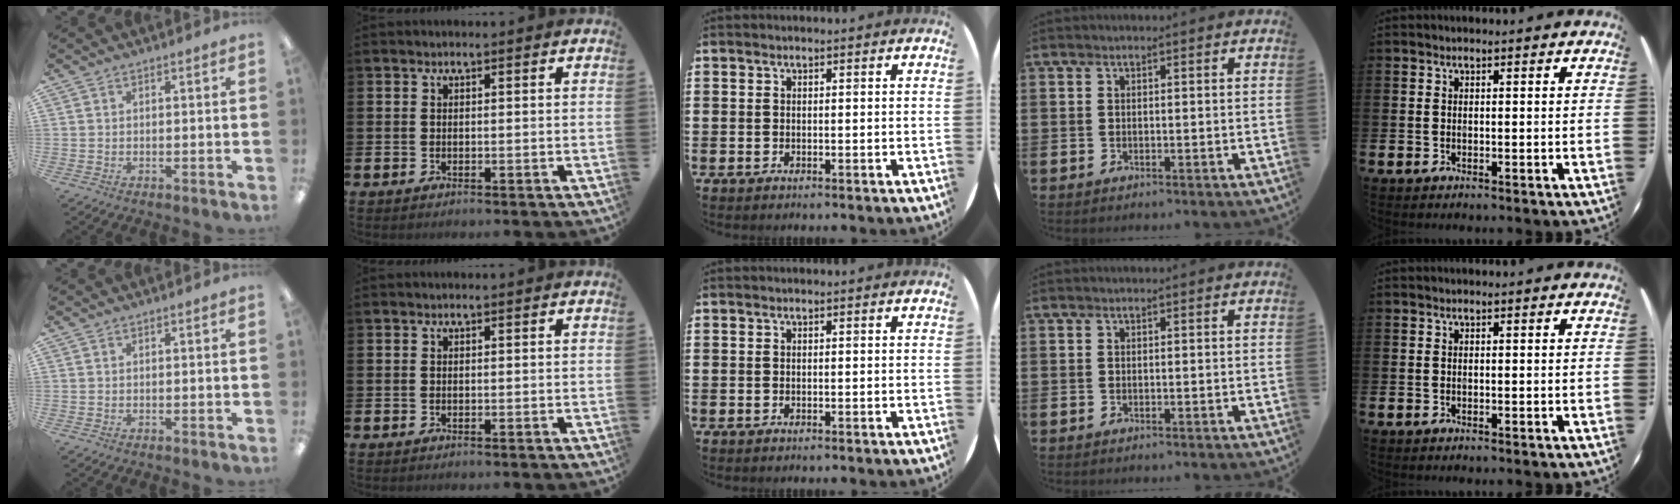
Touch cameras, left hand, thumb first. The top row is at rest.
{}